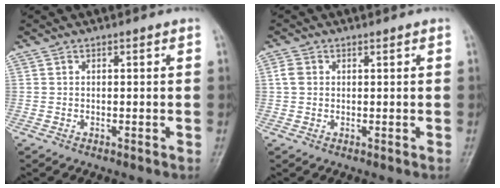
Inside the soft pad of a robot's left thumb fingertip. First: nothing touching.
{"total": 2.2, "force": [0.5, 1.7, 1.3], "torque": [-0.023, 0.005, 0.008]}